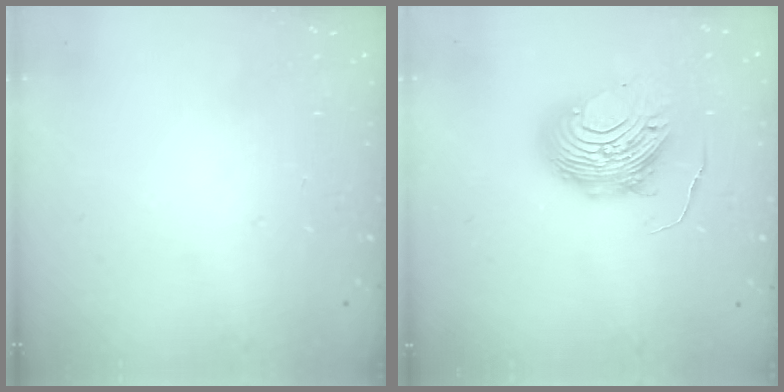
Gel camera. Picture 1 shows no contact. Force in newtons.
{"total": 10.7, "press": 10.6, "slide": 1.1}